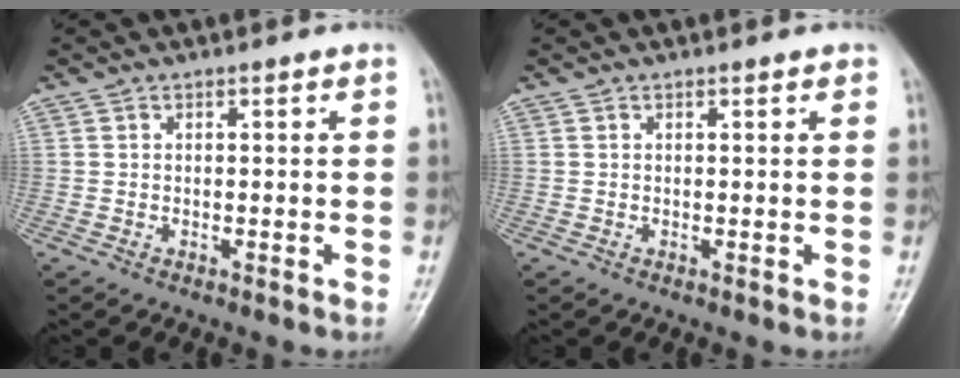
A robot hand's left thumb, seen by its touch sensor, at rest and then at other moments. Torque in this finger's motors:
{"motor_torque": [-0.15, -0.07, -0.19, -0.20, 0.01]}